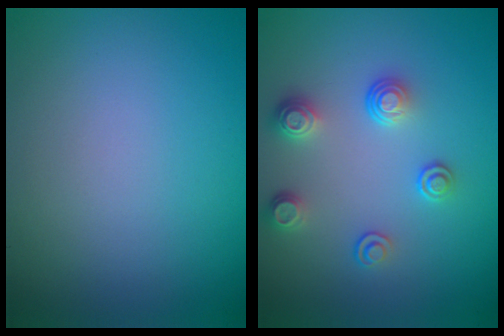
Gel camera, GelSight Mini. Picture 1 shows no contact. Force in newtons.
{"total": 2.9, "press": 2.6, "slide": 1.4}